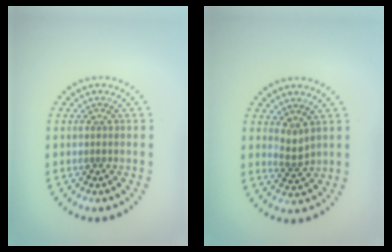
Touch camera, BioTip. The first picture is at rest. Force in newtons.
{"total": 1.3, "press": 0.9, "slide": 0.9}